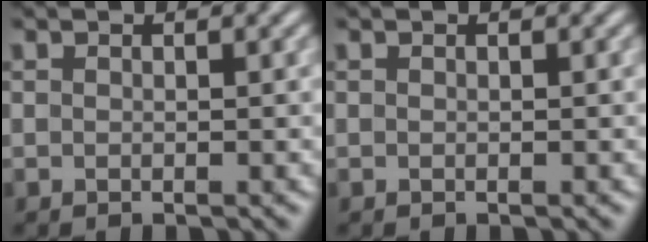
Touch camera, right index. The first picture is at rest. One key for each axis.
{"total": 0.0}